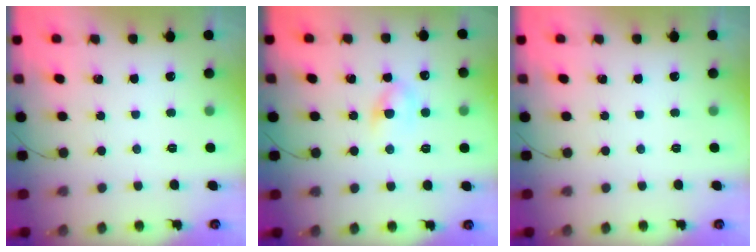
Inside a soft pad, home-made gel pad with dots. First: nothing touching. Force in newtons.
{"total": 4.9, "press": 4.6, "slide": 1.5}
{"total": 0.0}